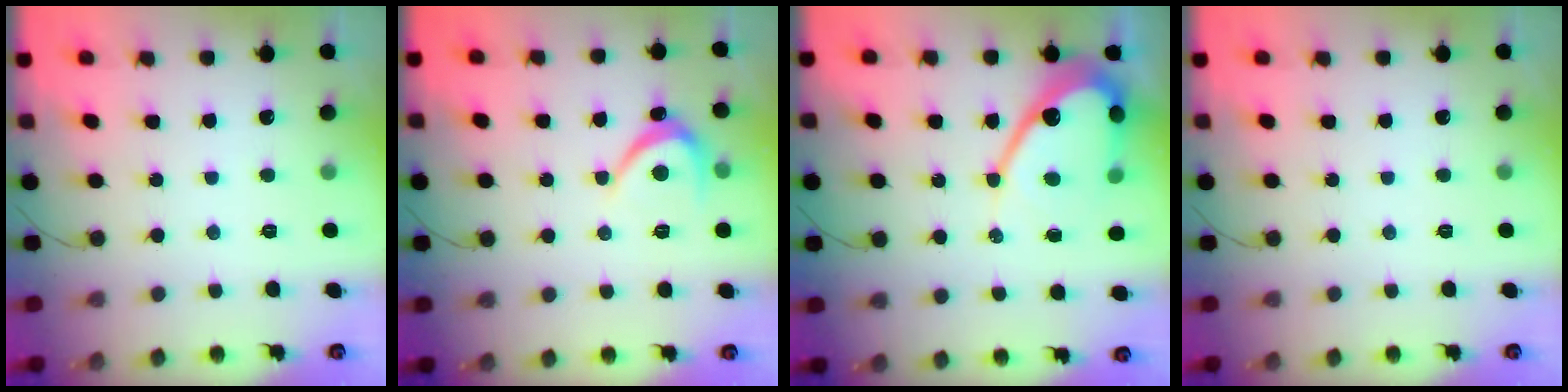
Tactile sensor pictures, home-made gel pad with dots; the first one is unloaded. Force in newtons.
{"total": 3.9, "press": 3.9, "slide": 0.5}
{"total": 12.7, "press": 12.7, "slide": 0.9}
{"total": 0.0}